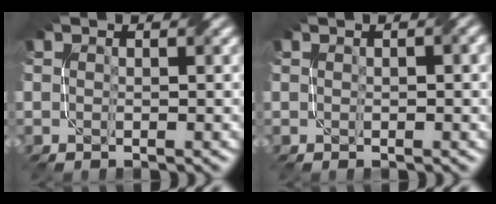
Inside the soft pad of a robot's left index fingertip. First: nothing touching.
{"total": 2.0, "force": [0.4, 0.6, 1.9], "torque": [-0.026, 0.001, 0.010]}